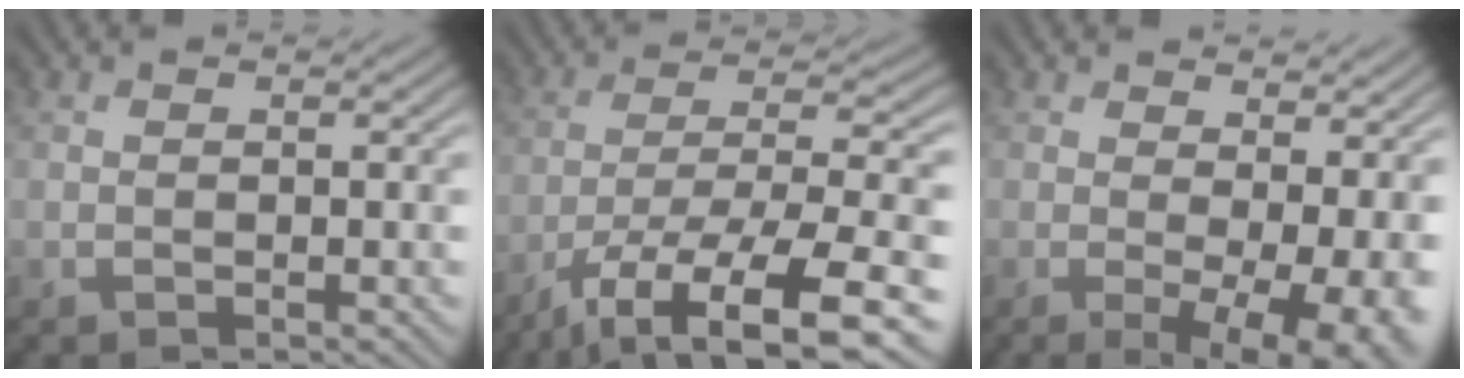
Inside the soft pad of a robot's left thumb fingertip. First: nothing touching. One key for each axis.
{"total": 13.6, "fx": -8.4, "fy": 3.8, "fz": 10.0, "tx": -0.192, "ty": -0.020, "tz": -0.132}
{"total": 10.0, "fx": 0.1, "fy": 3.6, "fz": 9.3, "tx": -0.118, "ty": -0.002, "tz": 0.014}